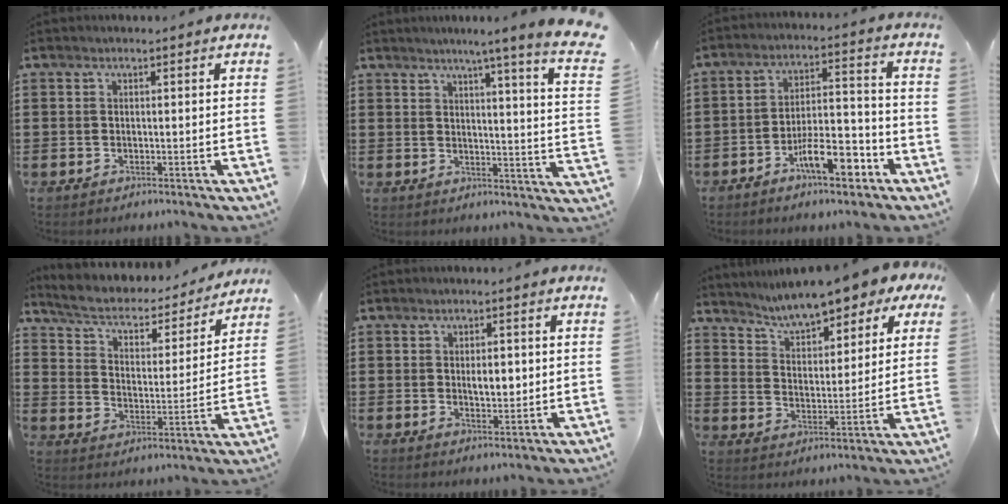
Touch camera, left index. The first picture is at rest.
{"total": 5.4, "force": [3.9, -1.7, 3.4], "torque": [-0.073, -0.036, 0.054]}
{"total": 9.1, "force": [-5.2, 2.9, 6.9], "torque": [-0.125, 0.014, -0.094]}
{"total": 4.6, "force": [3.9, 1.5, 1.9], "torque": [-0.058, -0.028, 0.058]}
{"total": 3.5, "force": [0.3, 1.6, 3.0], "torque": [-0.045, -0.001, 0.000]}
{"total": 7.7, "force": [6.9, 1.1, 3.1], "torque": [-0.082, -0.032, 0.118]}